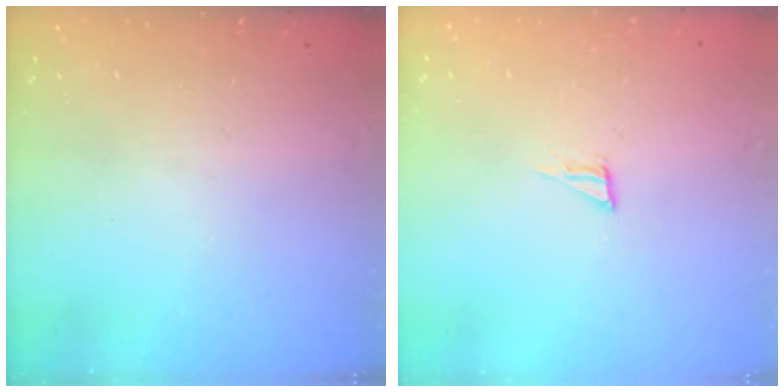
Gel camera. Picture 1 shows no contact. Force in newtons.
{"total": 3.4, "press": 3.4, "slide": 0.3}